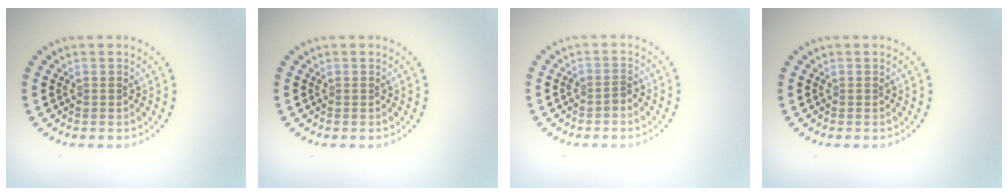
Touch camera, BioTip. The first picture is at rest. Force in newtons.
{"total": 0.0}
{"total": 1.0, "press": 0.8, "slide": 0.7}
{"total": 0.0}